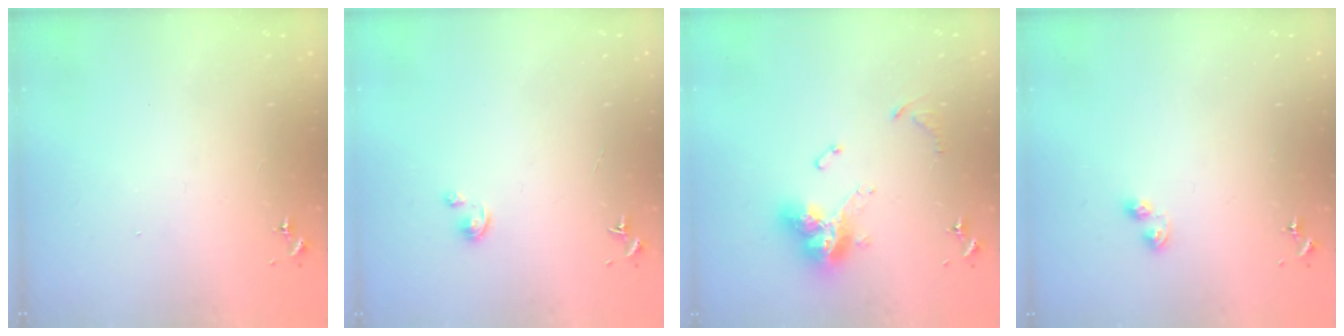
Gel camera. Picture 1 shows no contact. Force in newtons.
{"total": 2.7, "press": 2.7, "slide": 0.3}
{"total": 13.9, "press": 13.9, "slide": 0.9}
{"total": 3.1, "press": 3.1, "slide": 0.6}